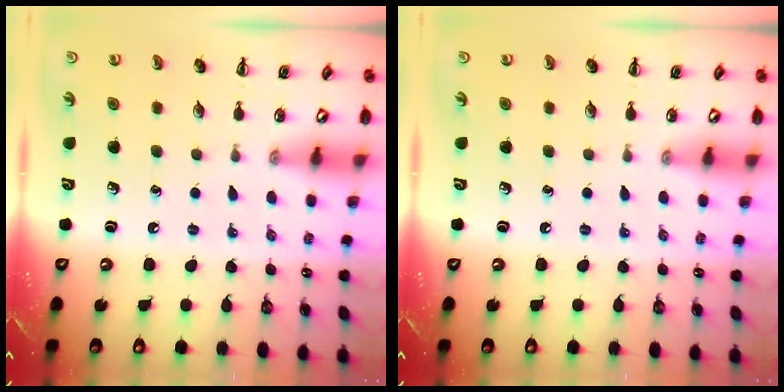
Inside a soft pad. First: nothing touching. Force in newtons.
{"total": 0.0}